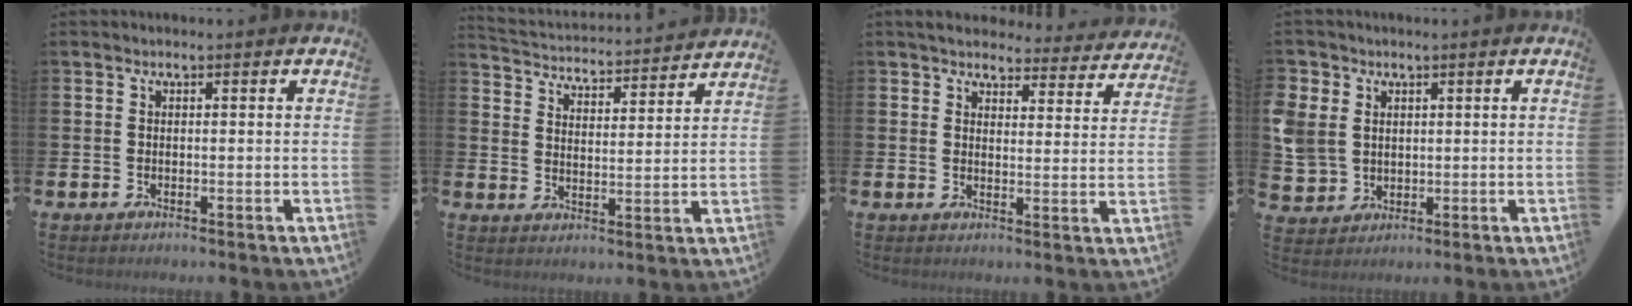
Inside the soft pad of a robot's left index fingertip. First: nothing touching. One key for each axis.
{"total": 4.3, "fx": 4.2, "fy": 0.4, "fz": 0.0, "tx": -0.022, "ty": -0.039, "tz": 0.070}
{"total": 4.5, "fx": 4.3, "fy": 1.2, "fz": 0.6, "tx": -0.027, "ty": -0.026, "tz": 0.075}
{"total": 5.8, "fx": 2.8, "fy": 4.9, "fz": 1.4, "tx": -0.062, "ty": 0.004, "tz": 0.053}